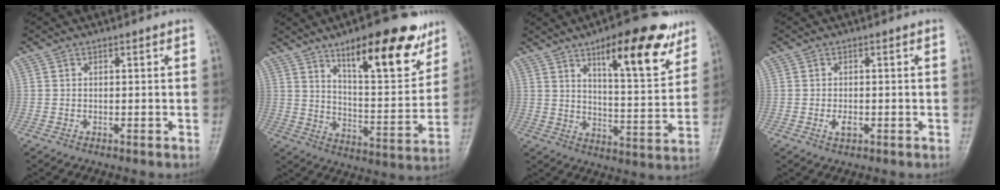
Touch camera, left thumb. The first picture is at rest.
{"total": 19.3, "force": [11.9, 6.3, 13.9], "torque": [-0.161, -0.063, 0.187]}
{"total": 17.1, "force": [10.0, 5.4, 12.8], "torque": [-0.149, -0.047, 0.149]}
{"total": 2.1, "force": [-0.6, 1.3, 1.6], "torque": [-0.028, -0.001, -0.011]}